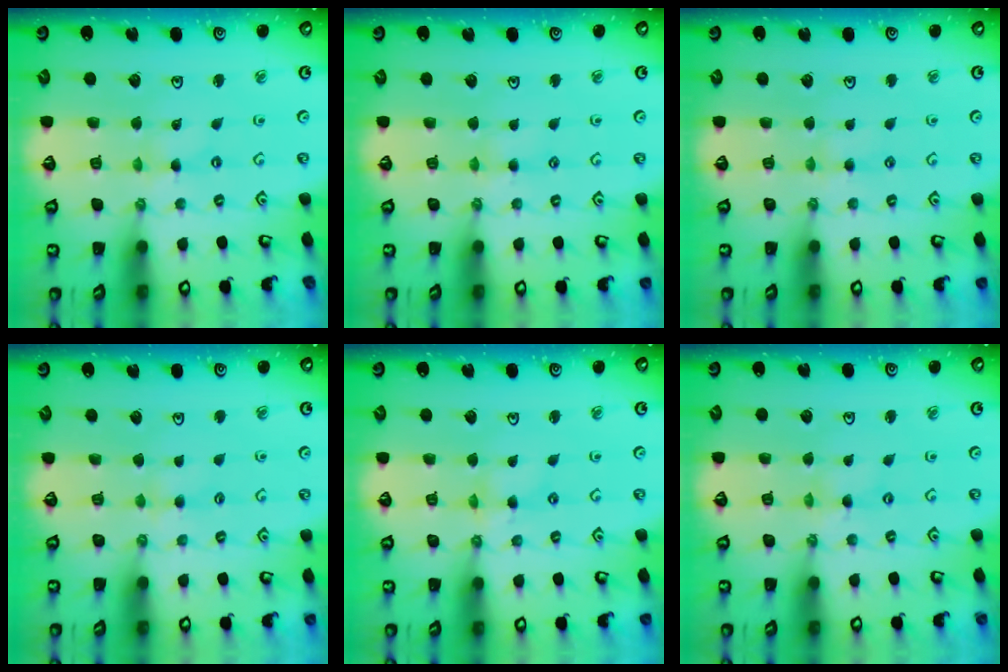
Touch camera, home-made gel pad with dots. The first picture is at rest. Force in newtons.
{"total": 2.6, "press": 2.6, "slide": 0.4}
{"total": 2.3, "press": 2.3, "slide": 0.4}
{"total": 2.8, "press": 2.7, "slide": 0.5}
{"total": 2.3, "press": 2.2, "slide": 0.4}
{"total": 0.0}